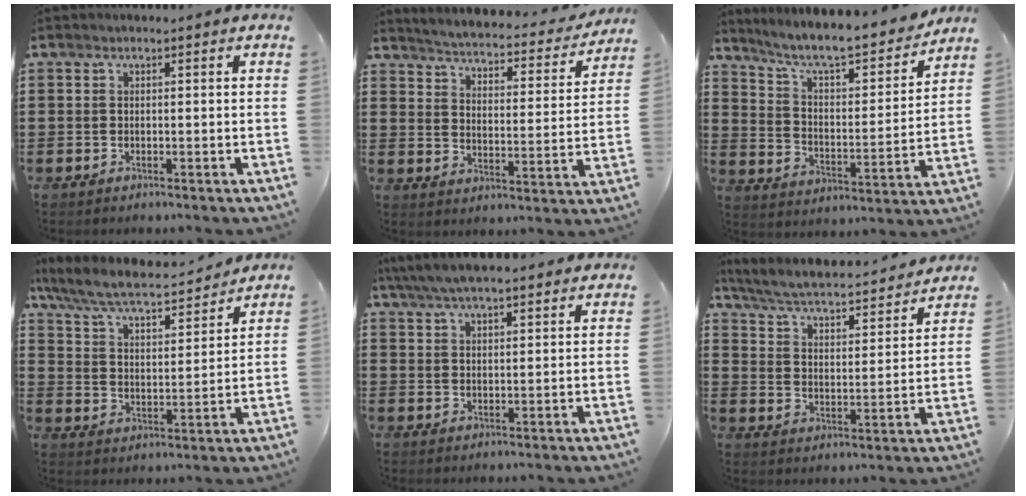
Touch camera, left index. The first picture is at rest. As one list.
[{"total": 3.2, "force": [3.1, 0.0, 0.7], "torque": [-0.034, -0.031, 0.044]}, {"total": 7.8, "force": [6.9, 0.8, 3.5], "torque": [-0.099, -0.048, 0.114]}, {"total": 6.9, "force": [6.0, 1.0, 3.2], "torque": [-0.087, -0.035, 0.099]}, {"total": 5.6, "force": [5.4, 0.7, 1.6], "torque": [-0.050, -0.017, 0.099]}, {"total": 3.7, "force": [3.3, 0.3, 1.7], "torque": [-0.052, -0.032, 0.046]}]